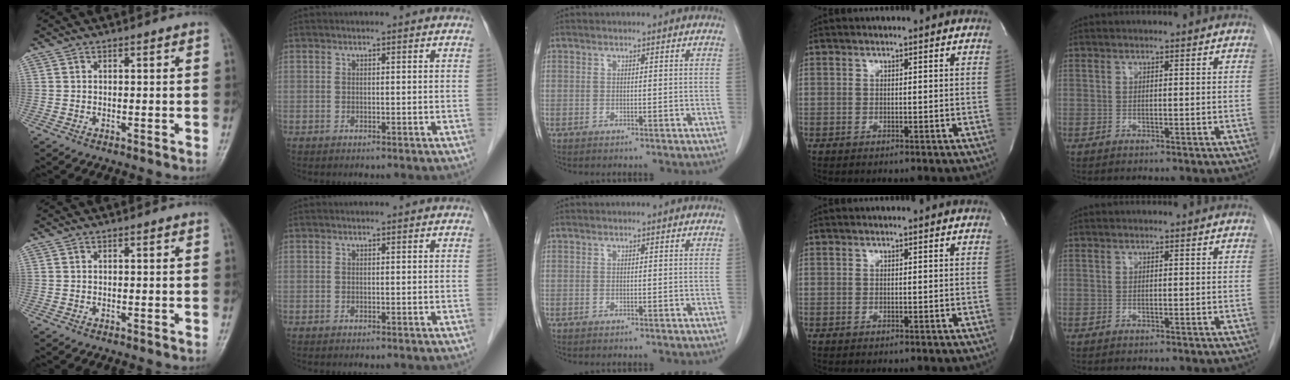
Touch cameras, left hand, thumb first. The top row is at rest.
{}